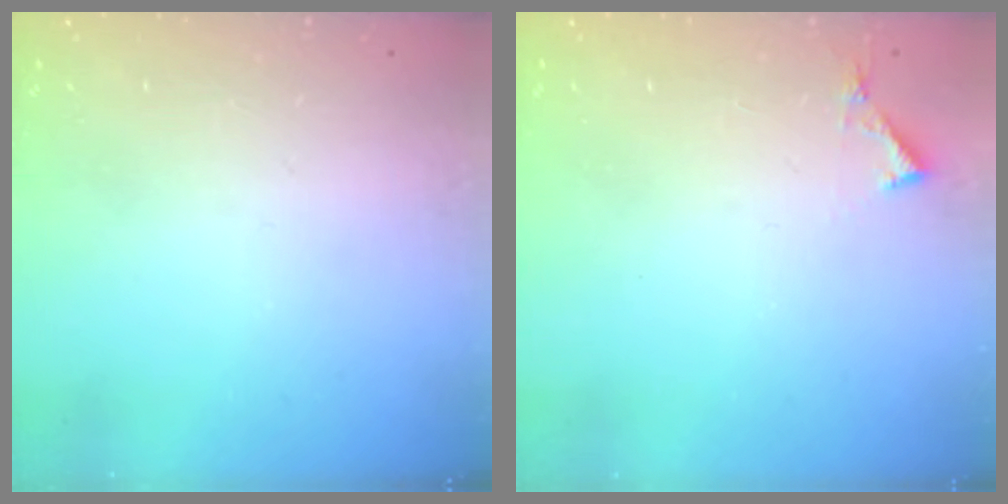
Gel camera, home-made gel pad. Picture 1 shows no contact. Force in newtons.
{"total": 4.1, "press": 4.1, "slide": 0.5}